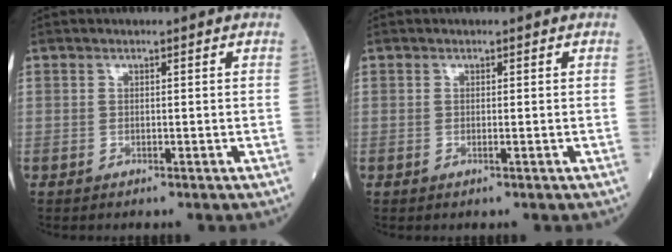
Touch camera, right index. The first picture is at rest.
{"total": 0.0}